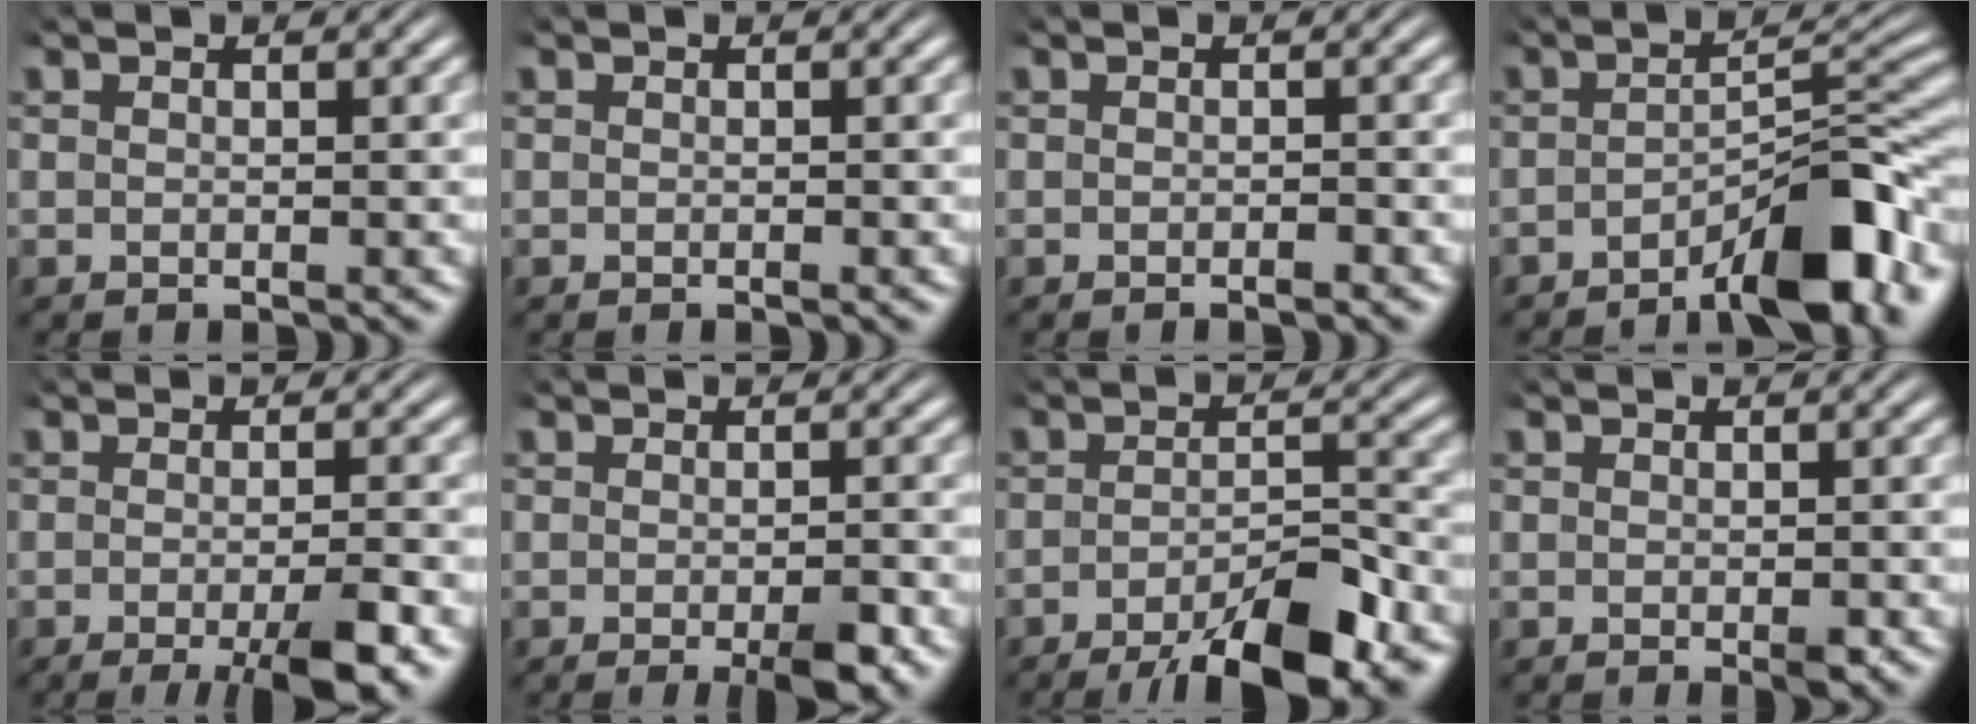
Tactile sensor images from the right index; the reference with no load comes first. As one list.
[{"total": 0.0}, {"total": 0.9, "force": [-0.8, -0.2, 0.3], "torque": [-0.004, 0.004, -0.018]}, {"total": 6.8, "force": [-4.1, 1.1, 5.3], "torque": [-0.071, -0.003, -0.064]}, {"total": 5.2, "force": [-3.1, 1.2, 4.0], "torque": [-0.055, -0.008, -0.049]}, {"total": 2.7, "force": [-1.6, 0.6, 2.0], "torque": [-0.028, -0.004, -0.027]}, {"total": 8.4, "force": [-6.0, 2.2, 5.5], "torque": [-0.067, -0.008, -0.092]}, {"total": 0.8, "force": [-0.4, 0.1, 0.6], "torque": [-0.008, 0.000, -0.008]}]